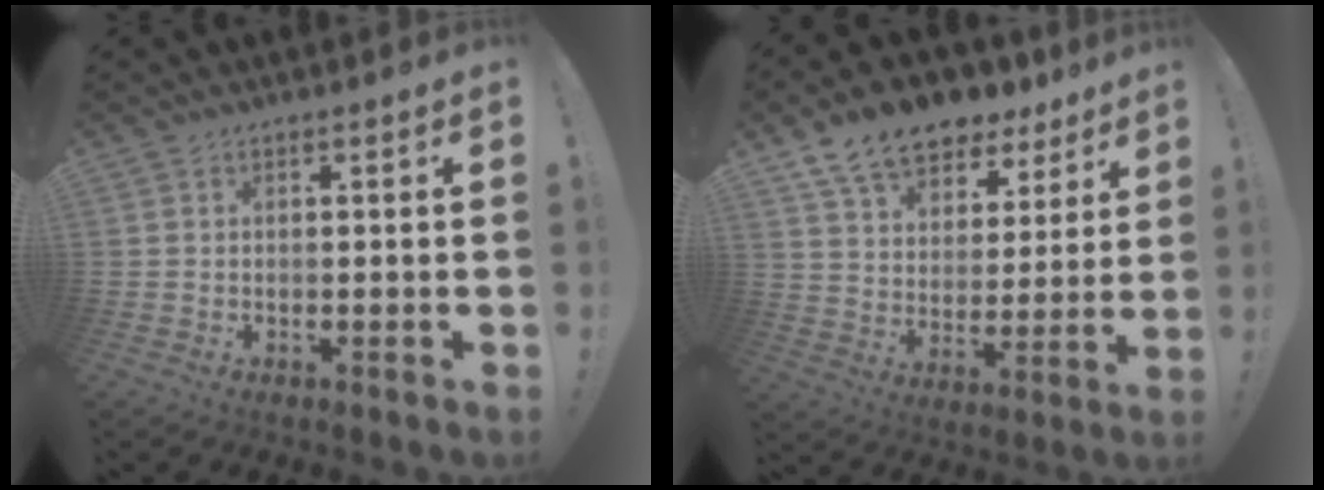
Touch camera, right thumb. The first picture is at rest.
{"total": 13.7, "force": [10.5, 7.4, 4.9], "torque": [-0.086, -0.074, 0.193]}